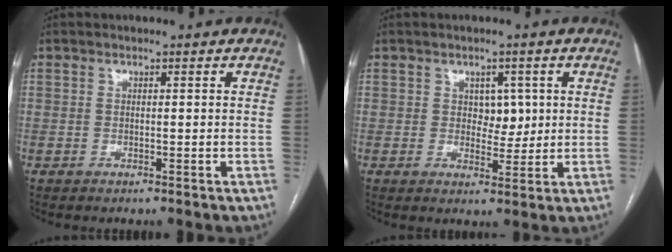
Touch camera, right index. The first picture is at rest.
{"total": 3.4, "force": [0.8, 2.3, 2.4], "torque": [-0.027, 0.002, 0.015]}